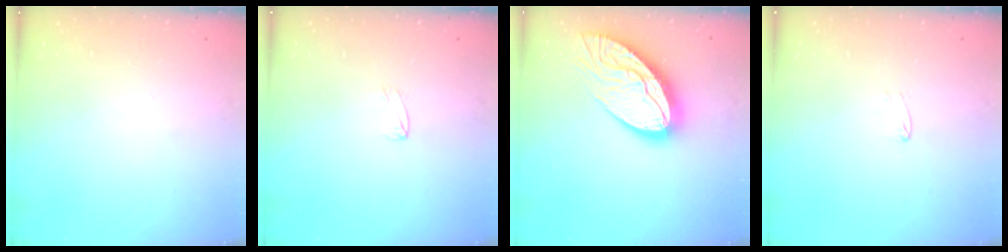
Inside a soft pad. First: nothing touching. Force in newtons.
{"total": 2.7, "press": 2.7, "slide": 0.2}
{"total": 20.0, "press": 19.9, "slide": 1.7}
{"total": 3.4, "press": 3.4, "slide": 0.3}